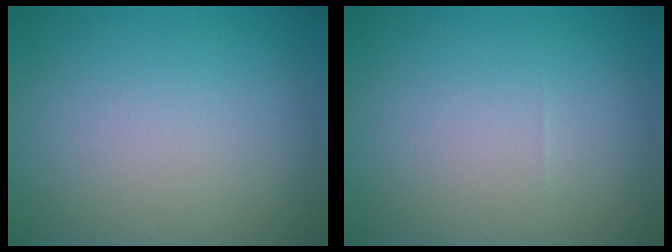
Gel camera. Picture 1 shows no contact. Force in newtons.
{"total": 0.0}